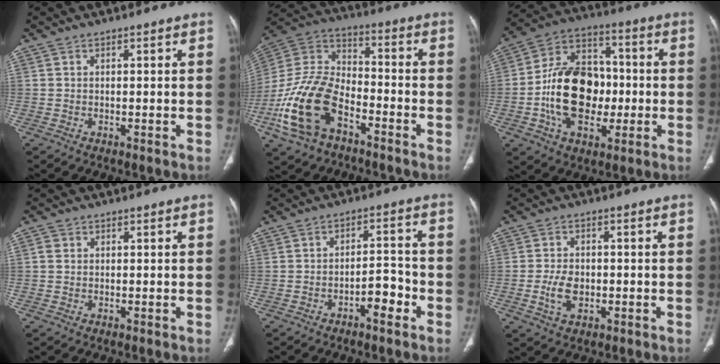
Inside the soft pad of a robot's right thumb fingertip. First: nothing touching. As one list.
[{"total": 18.7, "force": [-8.7, 10.6, 12.6], "torque": [-0.254, 0.054, -0.169]}, {"total": 19.4, "force": [-2.6, 13.1, 14.0], "torque": [-0.211, 0.030, -0.040]}, {"total": 1.0, "force": [0.1, 1.0, 0.4], "torque": [-0.001, 0.004, 0.000]}, {"total": 5.3, "force": [-2.9, 2.1, 3.9], "torque": [-0.050, 0.033, -0.045]}, {"total": 5.5, "force": [-1.3, 3.5, 4.0], "torque": [-0.073, 0.005, -0.020]}]